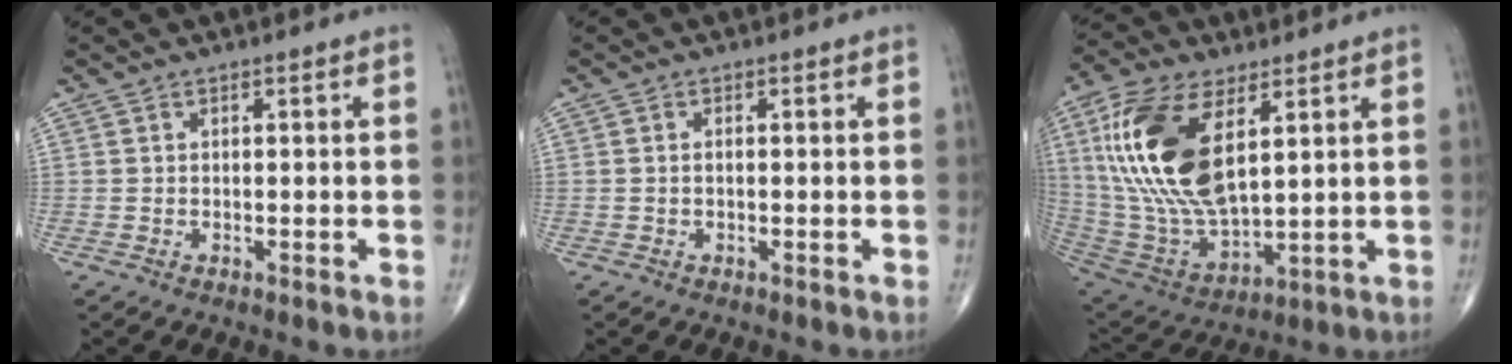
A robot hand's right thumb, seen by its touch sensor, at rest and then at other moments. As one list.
[{"total": 0.6, "force": [-0.1, 0.2, 0.5], "torque": [-0.011, 0.000, -0.003]}, {"total": 22.1, "force": [6.6, 10.5, 18.2], "torque": [-0.375, -0.028, 0.130]}]